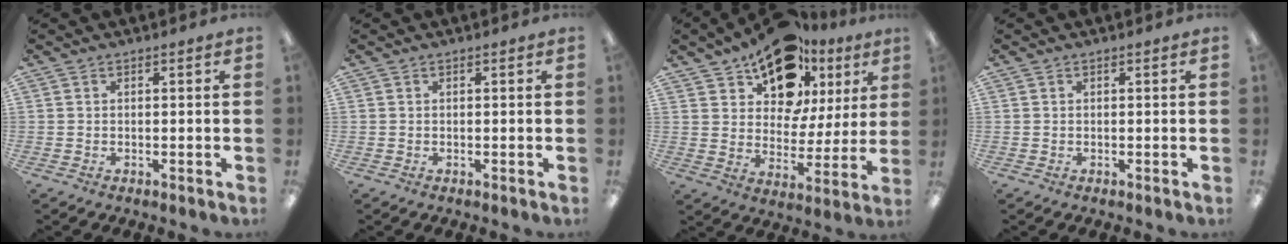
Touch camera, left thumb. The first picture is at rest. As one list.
[{"total": 0.0}, {"total": 17.5, "force": [12.1, 9.7, 8.2], "torque": [-0.141, -0.069, 0.216]}, {"total": 0.0}]